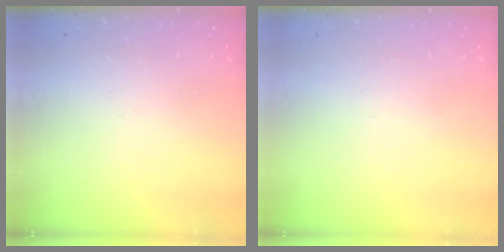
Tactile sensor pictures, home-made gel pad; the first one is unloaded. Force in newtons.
{"total": 1.8, "press": 1.7, "slide": 0.1}